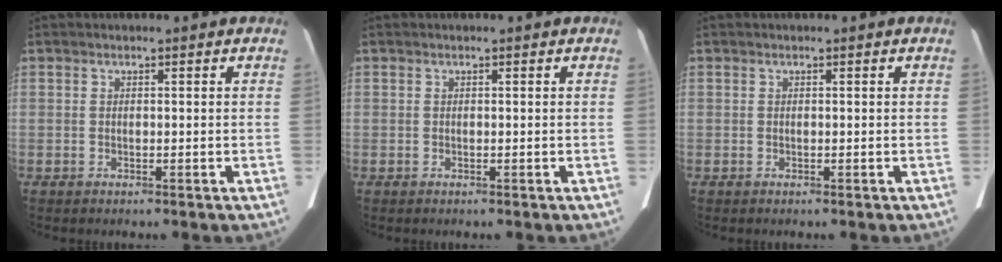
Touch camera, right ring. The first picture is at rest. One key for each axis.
{"total": 0.0}
{"total": 0.0}